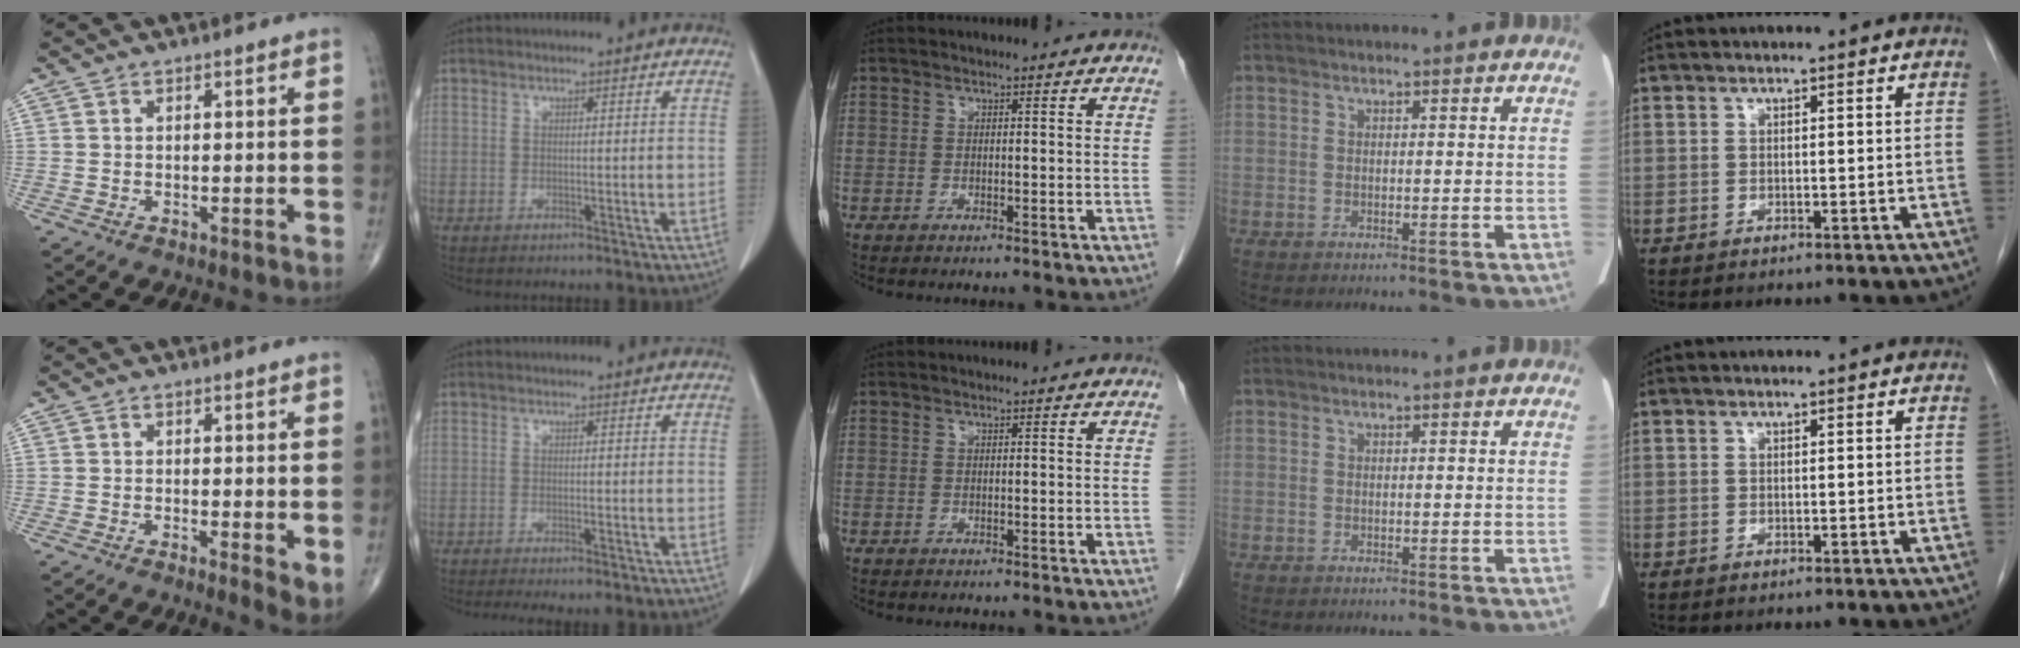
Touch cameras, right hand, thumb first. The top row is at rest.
{"thumb": {"total": 3.7, "force": [-0.3, 1.0, 3.5], "torque": [-0.054, -0.014, -0.011]}, "index": {"total": 3.2, "force": [-2.5, 0.2, 2.0], "torque": [-0.032, -0.007, -0.040]}}